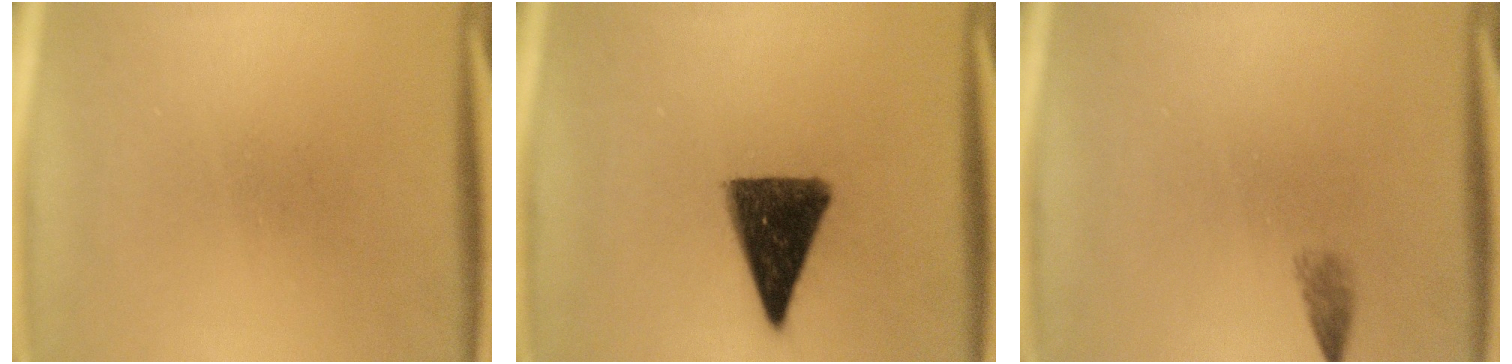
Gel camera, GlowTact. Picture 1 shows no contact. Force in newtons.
{"total": 12.4}
{"total": 1.3}